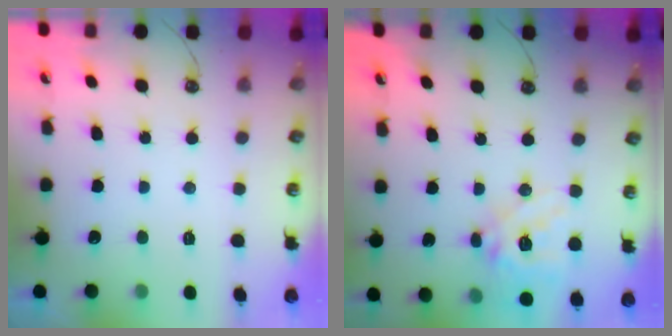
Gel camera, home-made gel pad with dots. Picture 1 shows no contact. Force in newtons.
{"total": 16.6, "press": 16.4, "slide": 2.6}